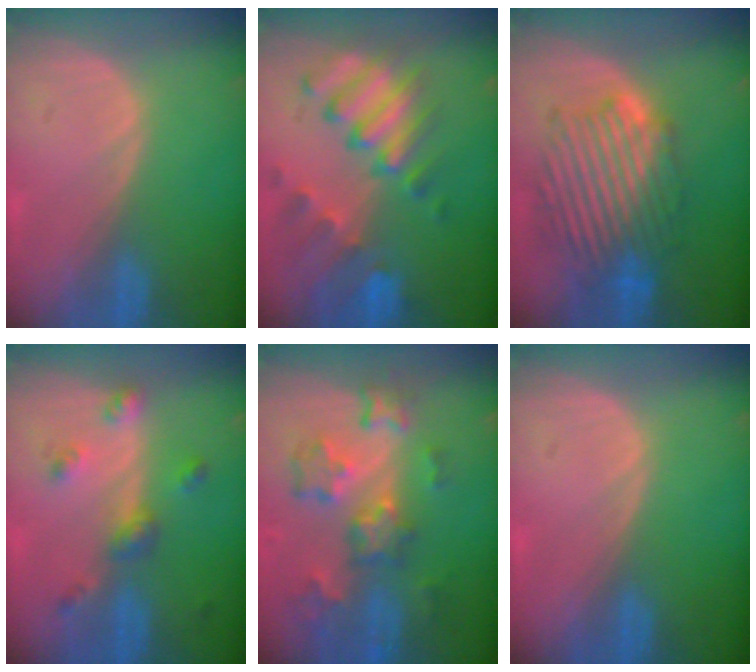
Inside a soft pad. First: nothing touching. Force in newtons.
{"total": 10.2, "press": 8.9, "slide": 5.0}
{"total": 10.2, "press": 10.2, "slide": 0.4}
{"total": 4.9, "press": 4.5, "slide": 2.0}
{"total": 9.2, "press": 8.1, "slide": 4.4}
{"total": 0.0}